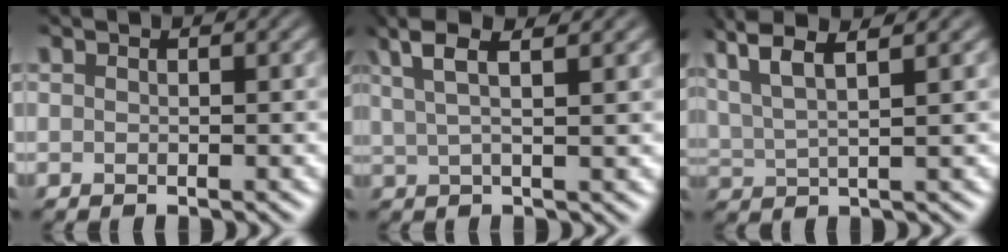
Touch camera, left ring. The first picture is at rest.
{"total": 4.5, "force": [2.6, 1.0, 3.5], "torque": [-0.062, 0.013, 0.040]}
{"total": 5.5, "force": [3.5, 1.3, 4.0], "torque": [-0.077, 0.018, 0.055]}